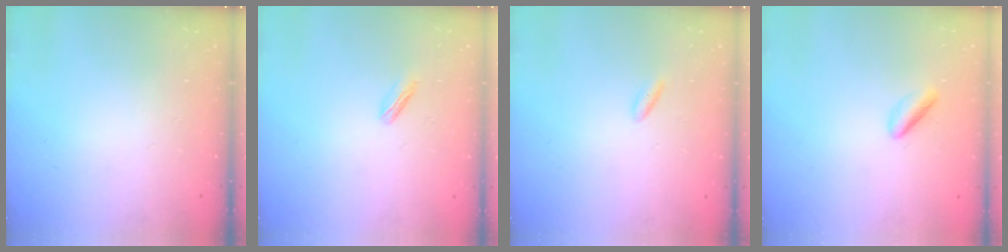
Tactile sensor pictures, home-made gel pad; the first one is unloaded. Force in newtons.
{"total": 1.8, "press": 1.7, "slide": 0.5}
{"total": 2.3, "press": 2.2, "slide": 0.4}
{"total": 2.3, "press": 2.3, "slide": 0.4}